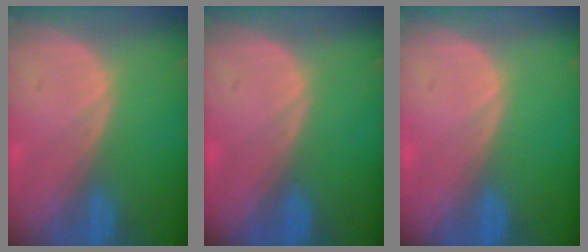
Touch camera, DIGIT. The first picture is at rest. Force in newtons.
{"total": 0.0}
{"total": 0.0}